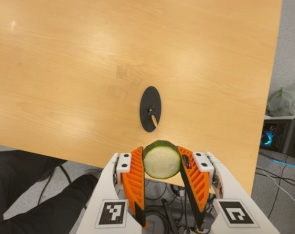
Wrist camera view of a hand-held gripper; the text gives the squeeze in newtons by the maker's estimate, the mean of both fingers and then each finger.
{"total": 11.7, "left": 12.4, "right": 11.0}